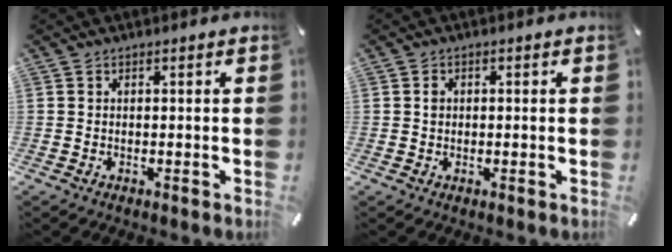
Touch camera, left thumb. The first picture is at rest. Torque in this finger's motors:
{"motor_torque": [0.15, 0.41, 0.01, -0.10, 0.08]}